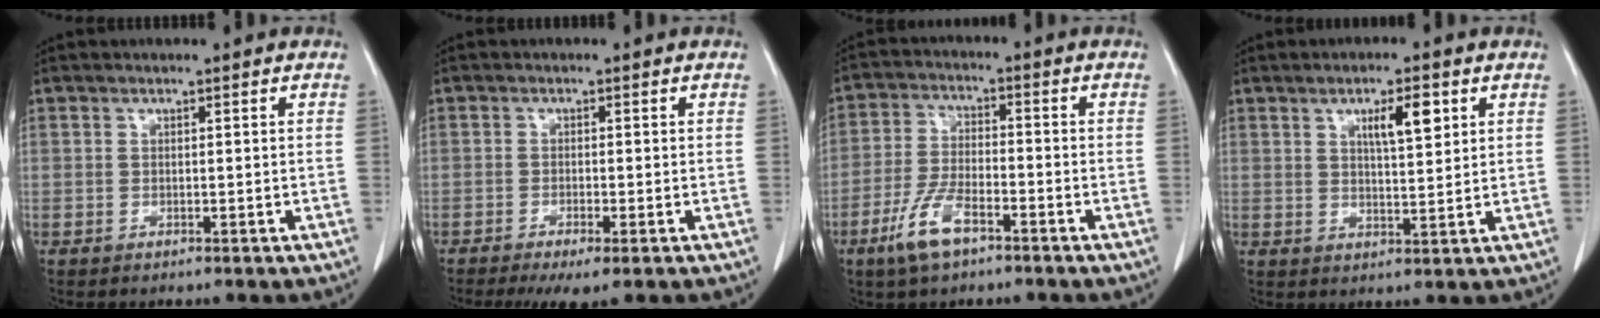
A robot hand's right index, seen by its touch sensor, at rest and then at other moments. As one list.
[{"total": 4.3, "force": [-2.7, 0.5, 3.3], "torque": [-0.055, -0.012, -0.043]}, {"total": 7.5, "force": [-4.6, 2.5, 5.5], "torque": [-0.123, -0.005, -0.087]}, {"total": 5.6, "force": [2.5, 1.3, 4.9], "torque": [-0.081, 0.002, 0.043]}]